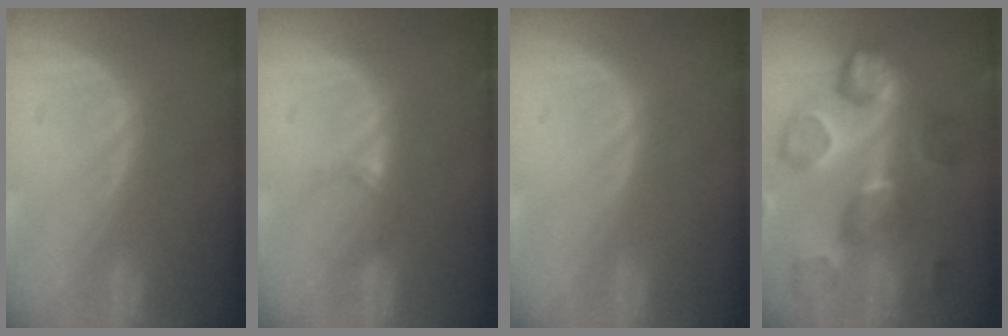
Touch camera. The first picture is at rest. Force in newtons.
{"total": 2.2, "press": 1.7, "slide": 1.3}
{"total": 0.0}
{"total": 11.9, "press": 10.9, "slide": 4.6}